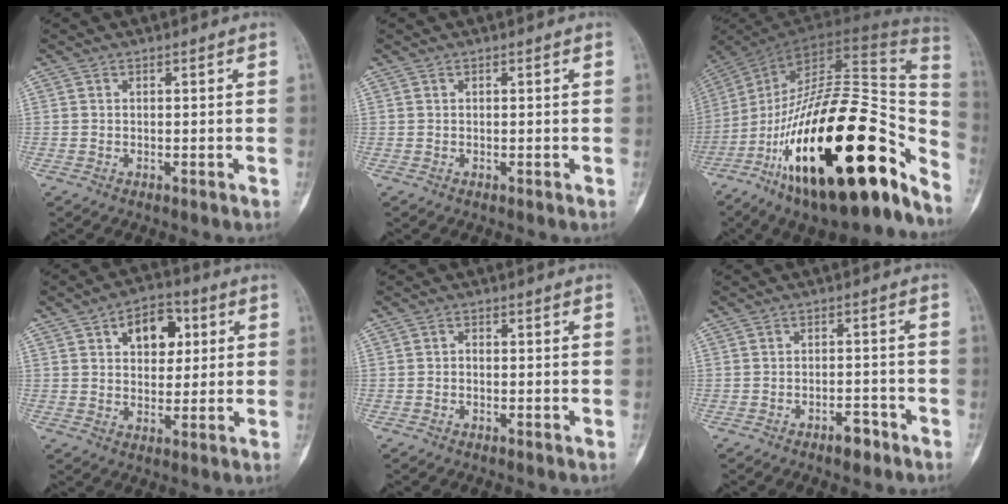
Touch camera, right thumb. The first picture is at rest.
{"total": 0.0}
{"total": 36.6, "force": [-17.1, 13.2, 29.5], "torque": [-0.406, 0.080, -0.271]}
{"total": 9.9, "force": [3.4, 6.4, 6.8], "torque": [-0.062, 0.000, 0.049]}
{"total": 0.7, "force": [-0.3, 0.5, 0.4], "torque": [-0.005, 0.002, -0.009]}
{"total": 3.5, "force": [-2.4, 1.5, 2.1], "torque": [-0.028, 0.019, -0.035]}